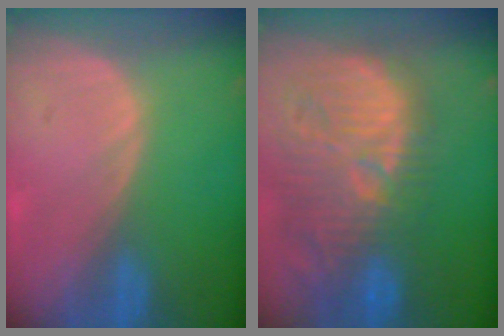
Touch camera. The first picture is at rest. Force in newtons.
{"total": 13.6, "press": 12.6, "slide": 5.2}